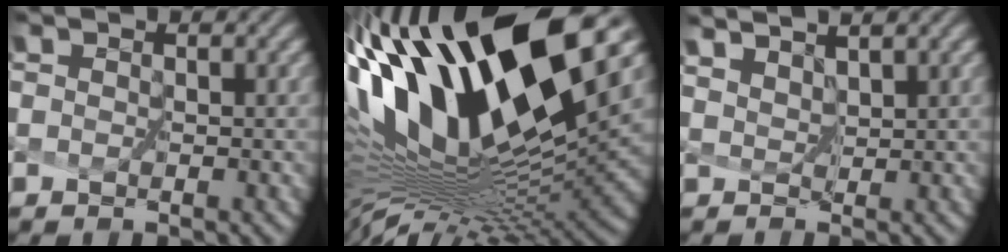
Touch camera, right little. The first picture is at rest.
{"total": 17.2, "force": [3.4, 6.3, 15.6], "torque": [-0.271, 0.007, 0.059]}
{"total": 2.5, "force": [2.5, -0.3, 0.3], "torque": [-0.020, 0.004, 0.048]}